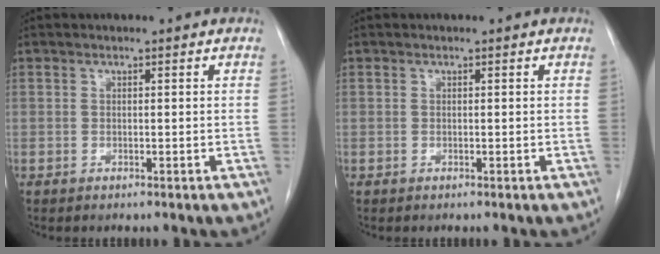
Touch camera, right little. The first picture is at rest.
{"total": 0.0}